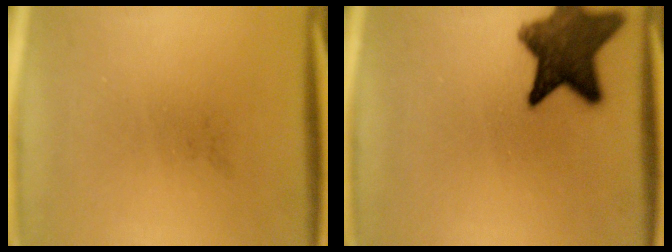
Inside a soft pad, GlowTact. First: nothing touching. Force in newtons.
{"total": 11.6}